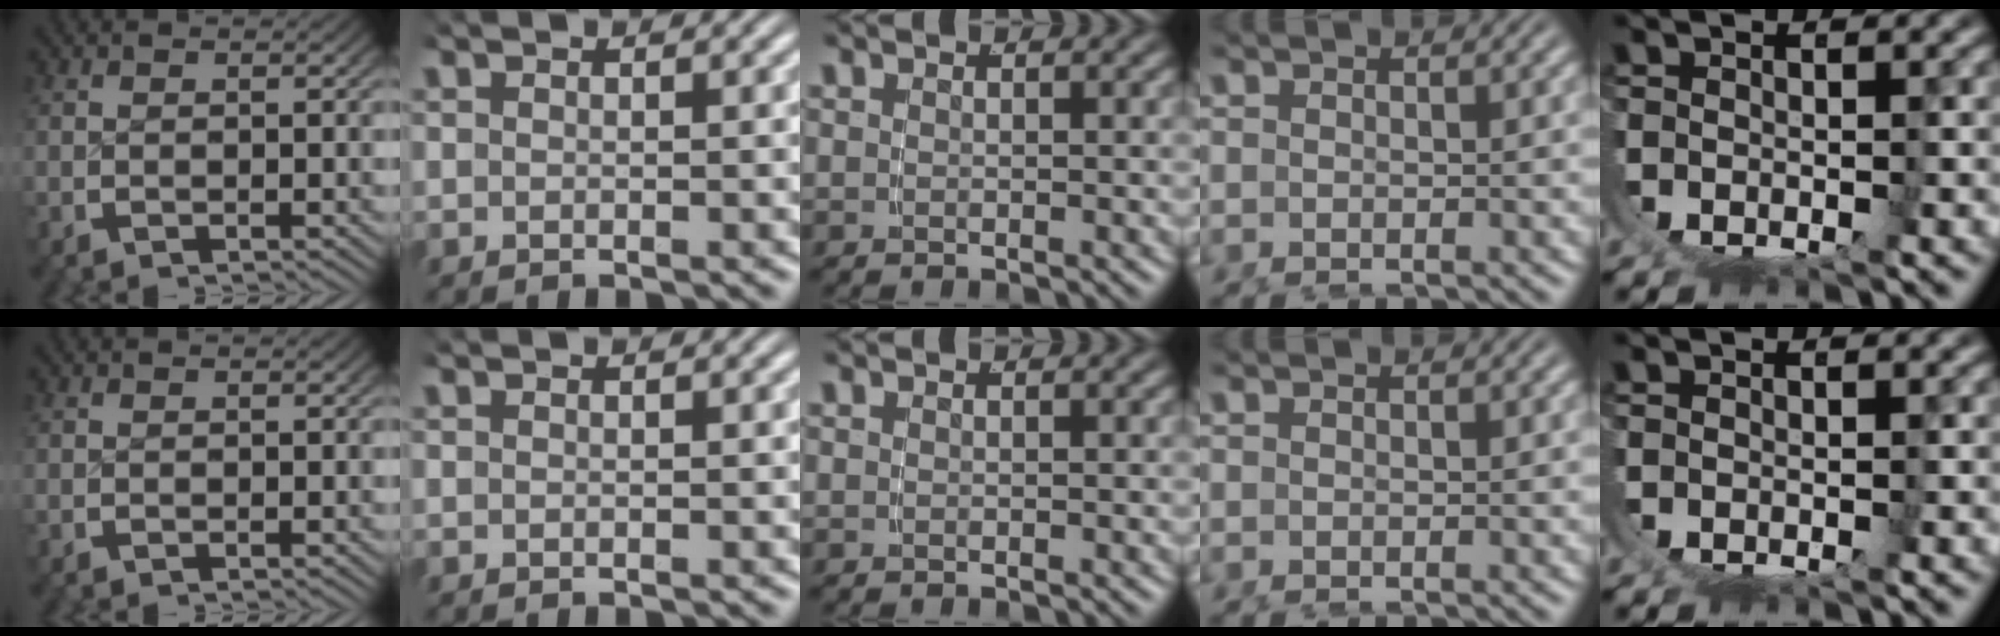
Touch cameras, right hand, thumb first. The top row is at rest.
{}